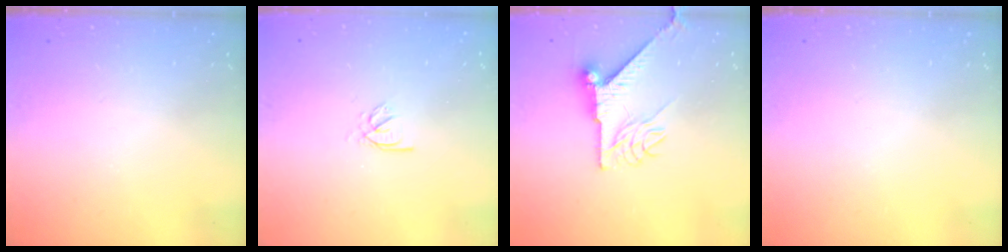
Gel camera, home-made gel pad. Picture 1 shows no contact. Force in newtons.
{"total": 2.0, "press": 2.0, "slide": 0.4}
{"total": 9.0, "press": 9.0, "slide": 0.6}
{"total": 0.0}